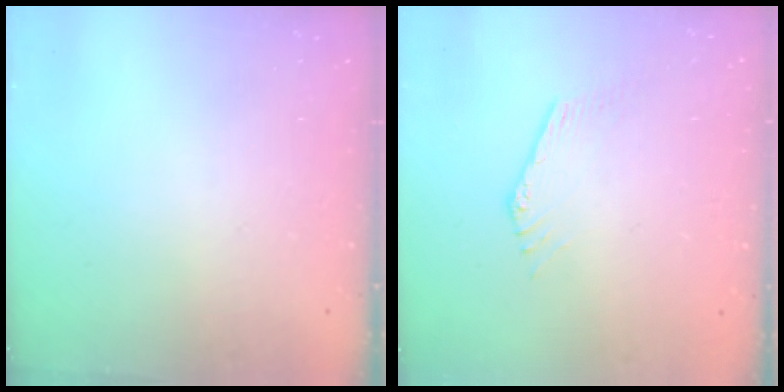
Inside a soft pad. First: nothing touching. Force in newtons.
{"total": 0.0}